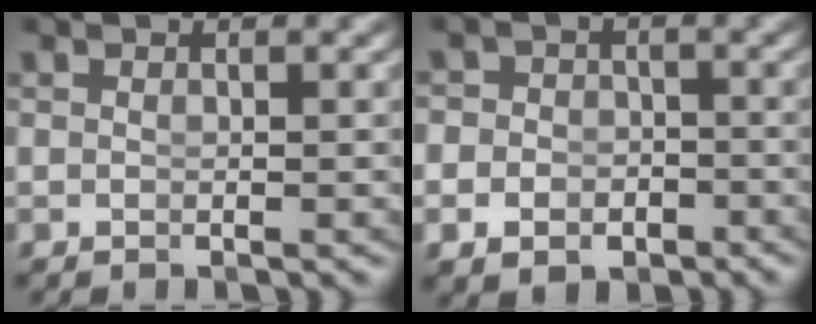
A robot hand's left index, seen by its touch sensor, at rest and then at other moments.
{"total": 4.7, "force": [-2.4, 3.9, 1.1], "torque": [-0.012, -0.016, -0.041]}